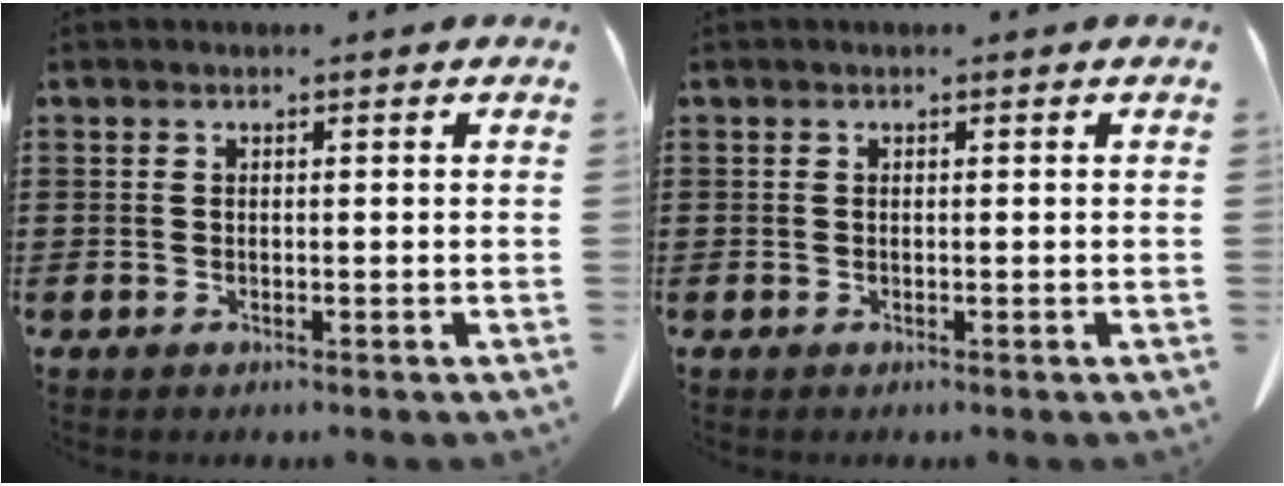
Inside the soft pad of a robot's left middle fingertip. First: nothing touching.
{"total": 0.0}